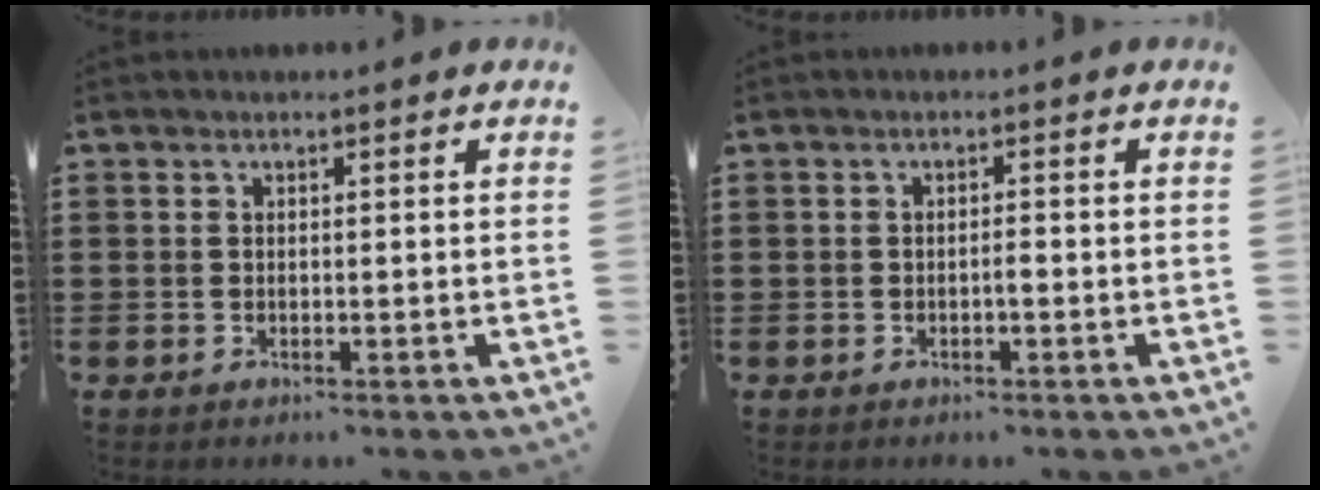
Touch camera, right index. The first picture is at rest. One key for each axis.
{"total": 1.1, "fx": -0.5, "fy": 0.2, "fz": 1.0, "tx": -0.020, "ty": -0.002, "tz": -0.008}